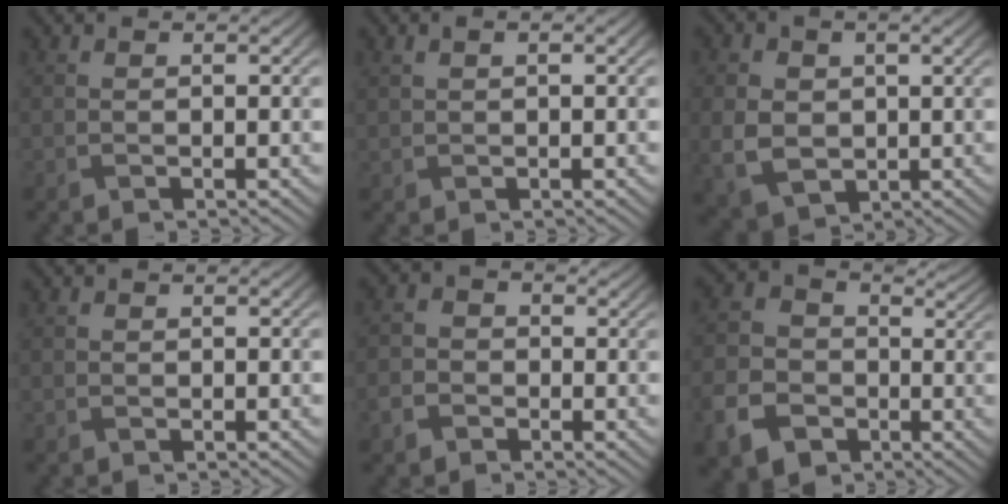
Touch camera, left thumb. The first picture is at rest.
{"total": 1.6, "force": [0.8, 0.6, 1.3], "torque": [-0.032, 0.002, 0.019]}
{"total": 7.1, "force": [0.3, 5.0, 5.1], "torque": [-0.125, -0.015, 0.015]}
{"total": 0.0}
{"total": 3.2, "force": [-1.3, 2.6, 1.2], "torque": [-0.035, -0.003, -0.032]}
{"total": 9.6, "force": [-2.1, 8.0, 5.0], "torque": [-0.141, -0.030, -0.047]}